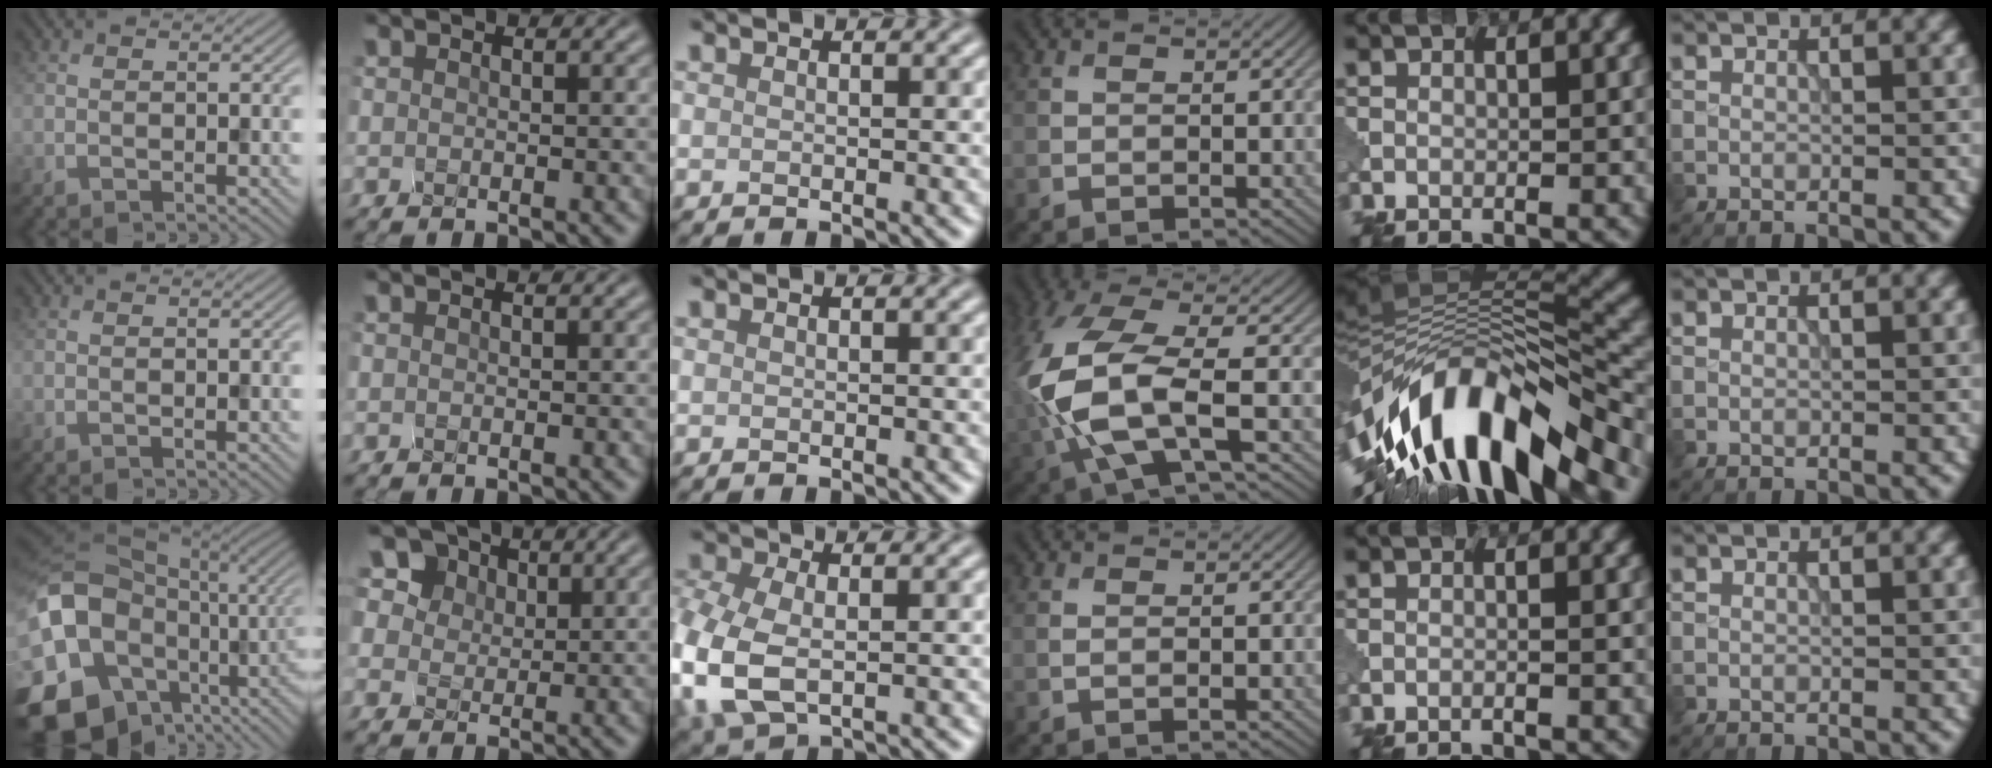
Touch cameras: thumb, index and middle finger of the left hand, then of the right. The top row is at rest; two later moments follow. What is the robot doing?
{"motion": "squeeze", "object": "hand grip exerciser"}